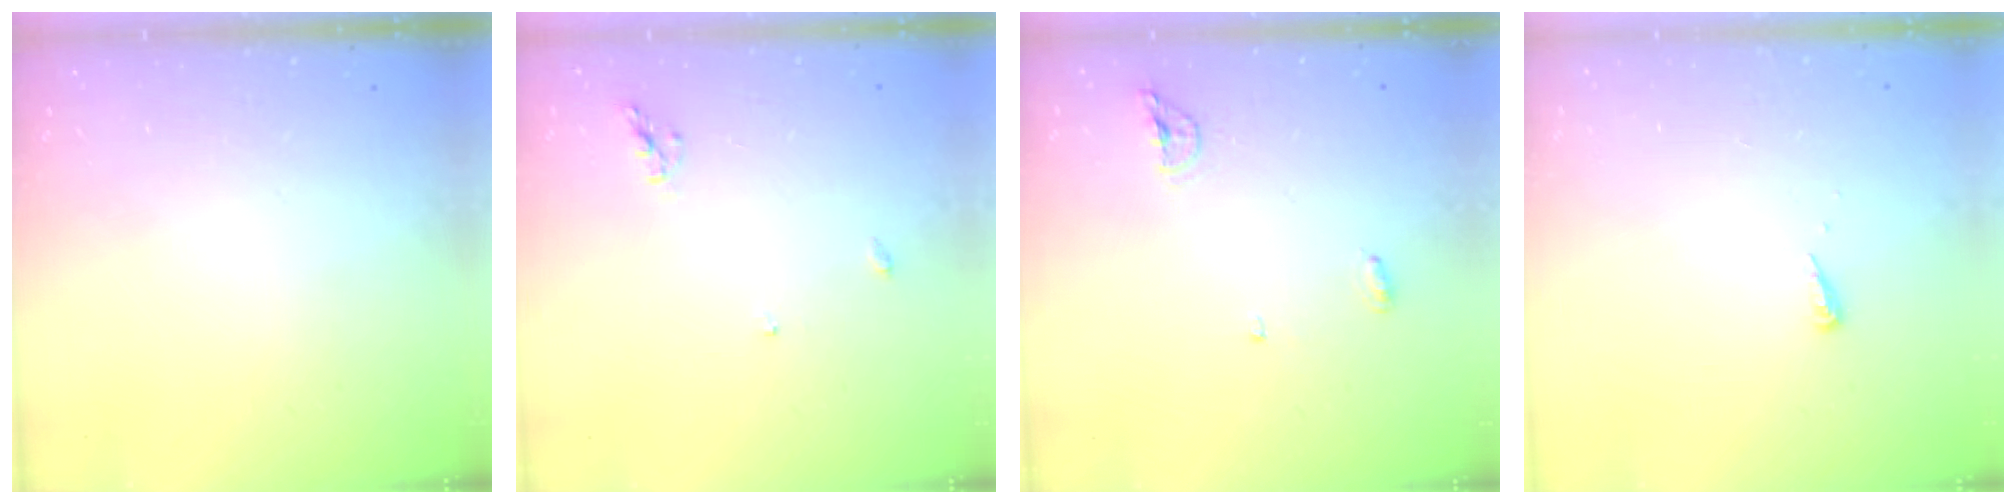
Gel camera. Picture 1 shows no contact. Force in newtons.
{"total": 5.4, "press": 5.4, "slide": 0.0}
{"total": 4.8, "press": 4.7, "slide": 1.1}
{"total": 3.9, "press": 3.9, "slide": 0.4}